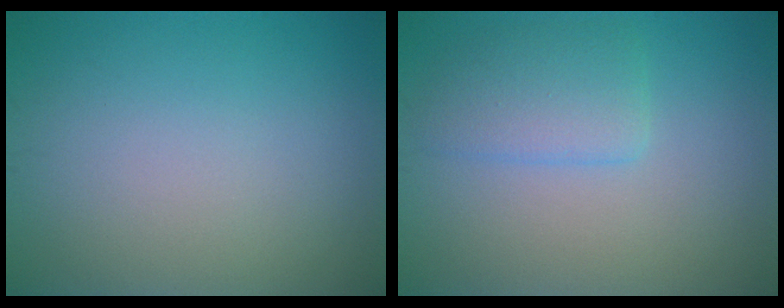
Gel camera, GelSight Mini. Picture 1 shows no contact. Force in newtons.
{"total": 2.9, "press": 2.8, "slide": 0.3}